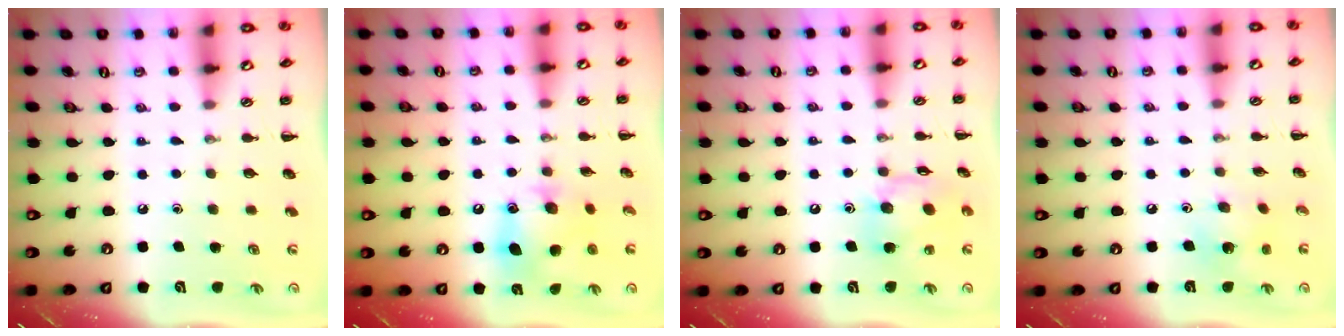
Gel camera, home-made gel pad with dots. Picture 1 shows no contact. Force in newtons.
{"total": 11.7, "press": 11.6, "slide": 1.6}
{"total": 13.2, "press": 12.9, "slide": 2.9}
{"total": 4.7, "press": 4.6, "slide": 1.0}